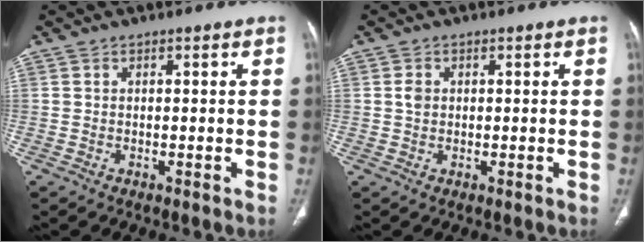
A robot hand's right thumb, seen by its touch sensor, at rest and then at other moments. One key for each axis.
{"total": 1.7, "fx": 0.3, "fy": 1.4, "fz": 1.0, "tx": -0.016, "ty": 0.001, "tz": 0.006}